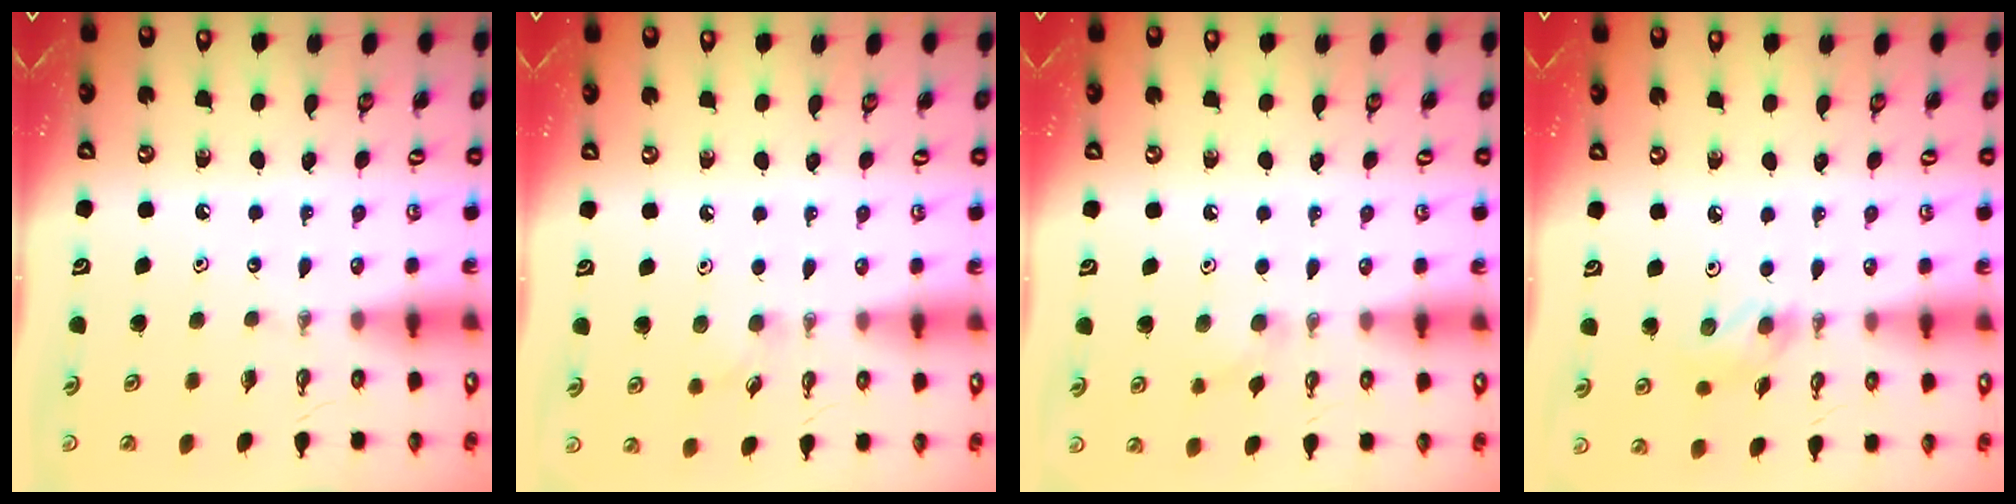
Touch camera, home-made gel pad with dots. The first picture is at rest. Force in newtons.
{"total": 5.7, "press": 5.6, "slide": 1.5}
{"total": 7.8, "press": 7.0, "slide": 3.5}
{"total": 5.4, "press": 5.3, "slide": 1.0}